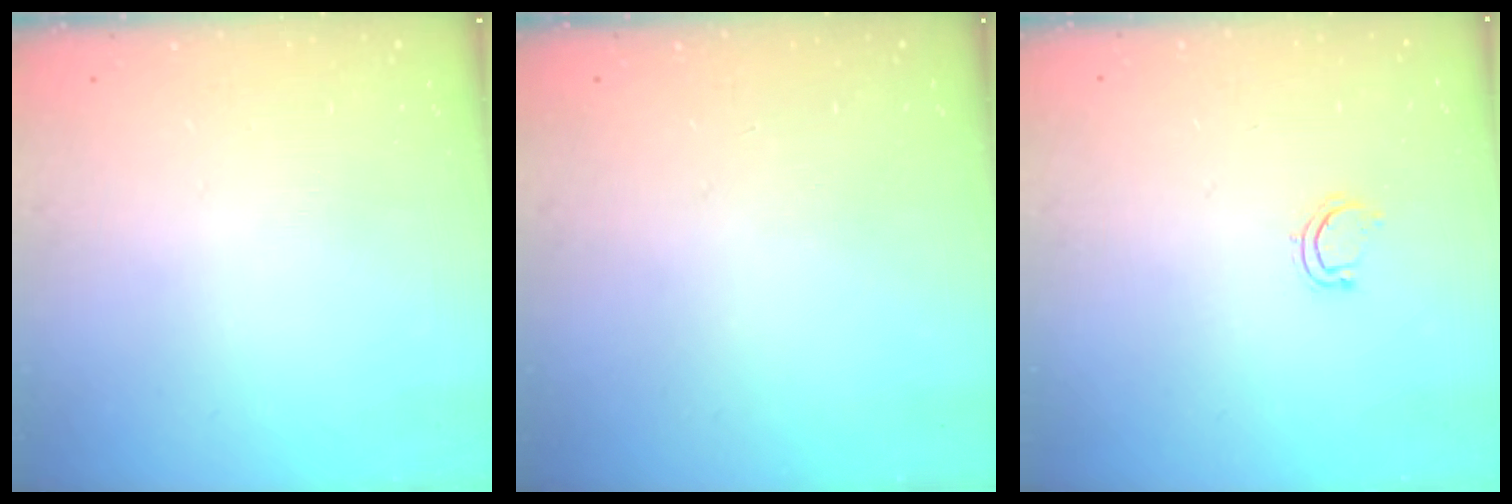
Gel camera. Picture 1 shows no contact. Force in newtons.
{"total": 0.0}
{"total": 4.3, "press": 4.2, "slide": 1.0}